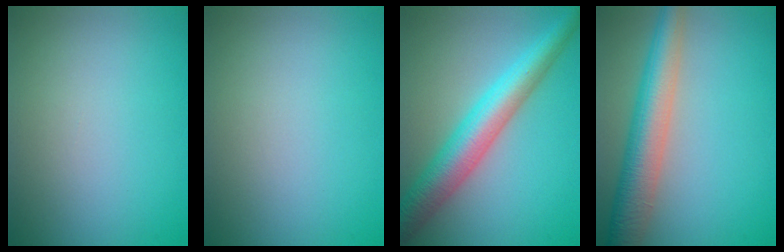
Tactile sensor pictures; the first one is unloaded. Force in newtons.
{"total": 0.0}
{"total": 7.0, "press": 7.0, "slide": 0.0}
{"total": 6.2, "press": 6.2, "slide": 0.3}